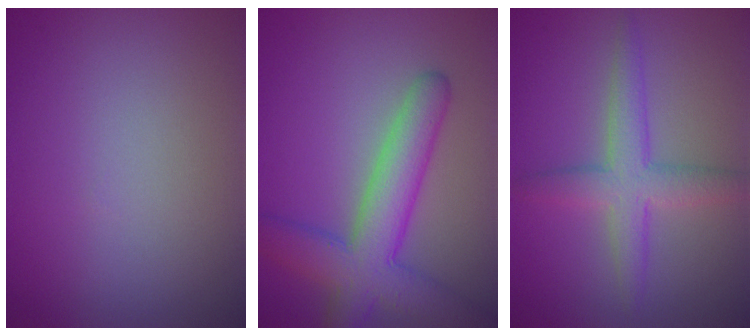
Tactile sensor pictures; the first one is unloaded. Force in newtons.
{"total": 6.9, "press": 6.9, "slide": 0.2}
{"total": 3.9, "press": 3.9, "slide": 0.1}